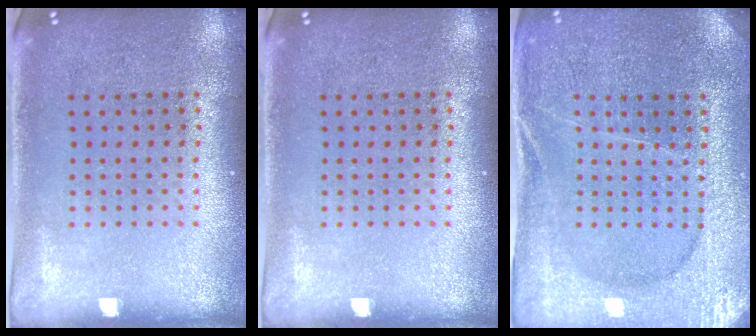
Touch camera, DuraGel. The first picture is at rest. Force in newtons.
{"total": 0.0}
{"total": 3.4, "press": 3.4, "slide": 0.7}